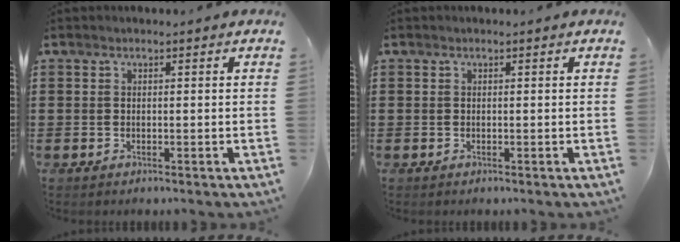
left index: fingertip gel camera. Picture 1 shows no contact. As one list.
[{"total": 0.0}]